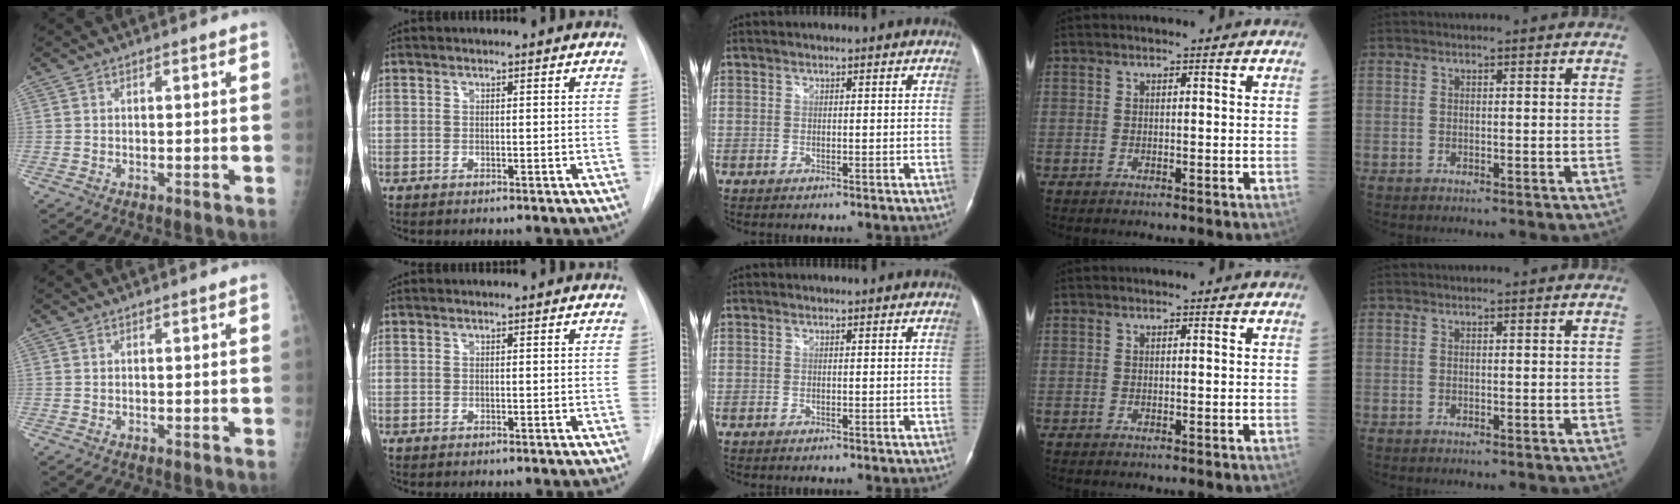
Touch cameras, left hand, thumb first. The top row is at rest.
{}